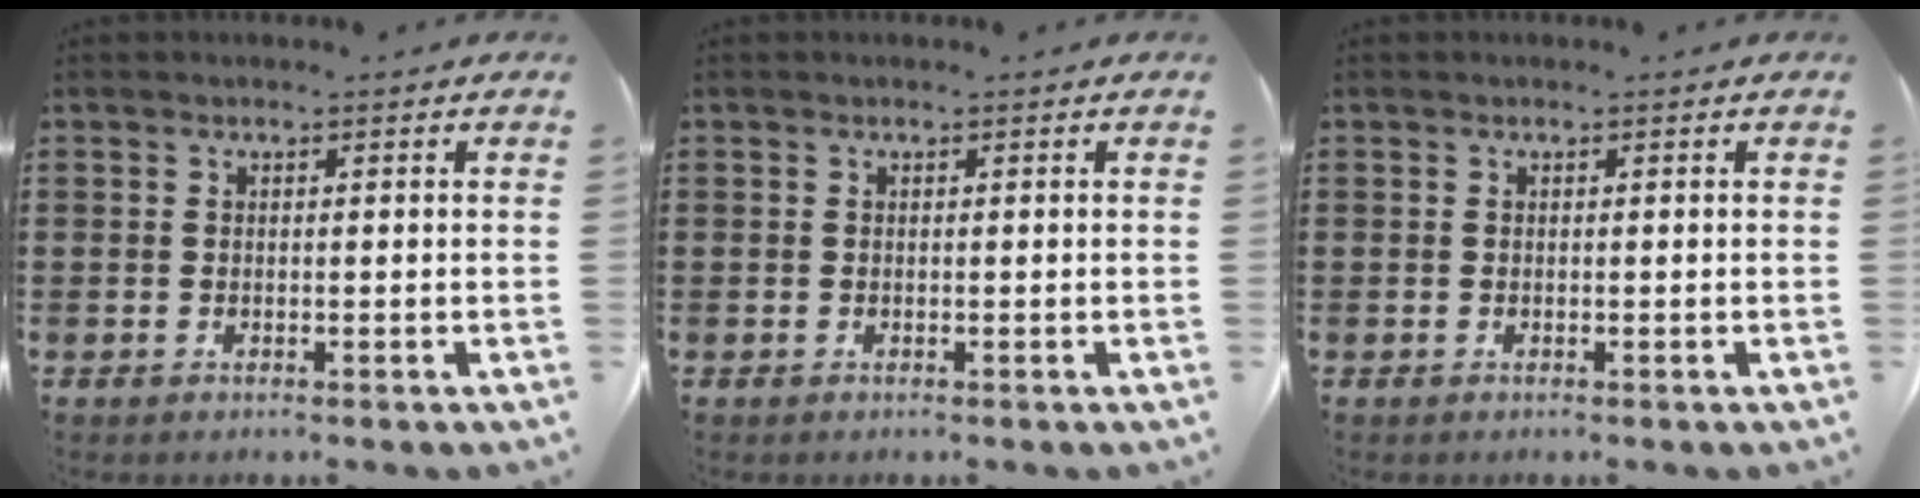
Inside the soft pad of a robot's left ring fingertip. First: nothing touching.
{"total": 0.0}
{"total": 0.0}